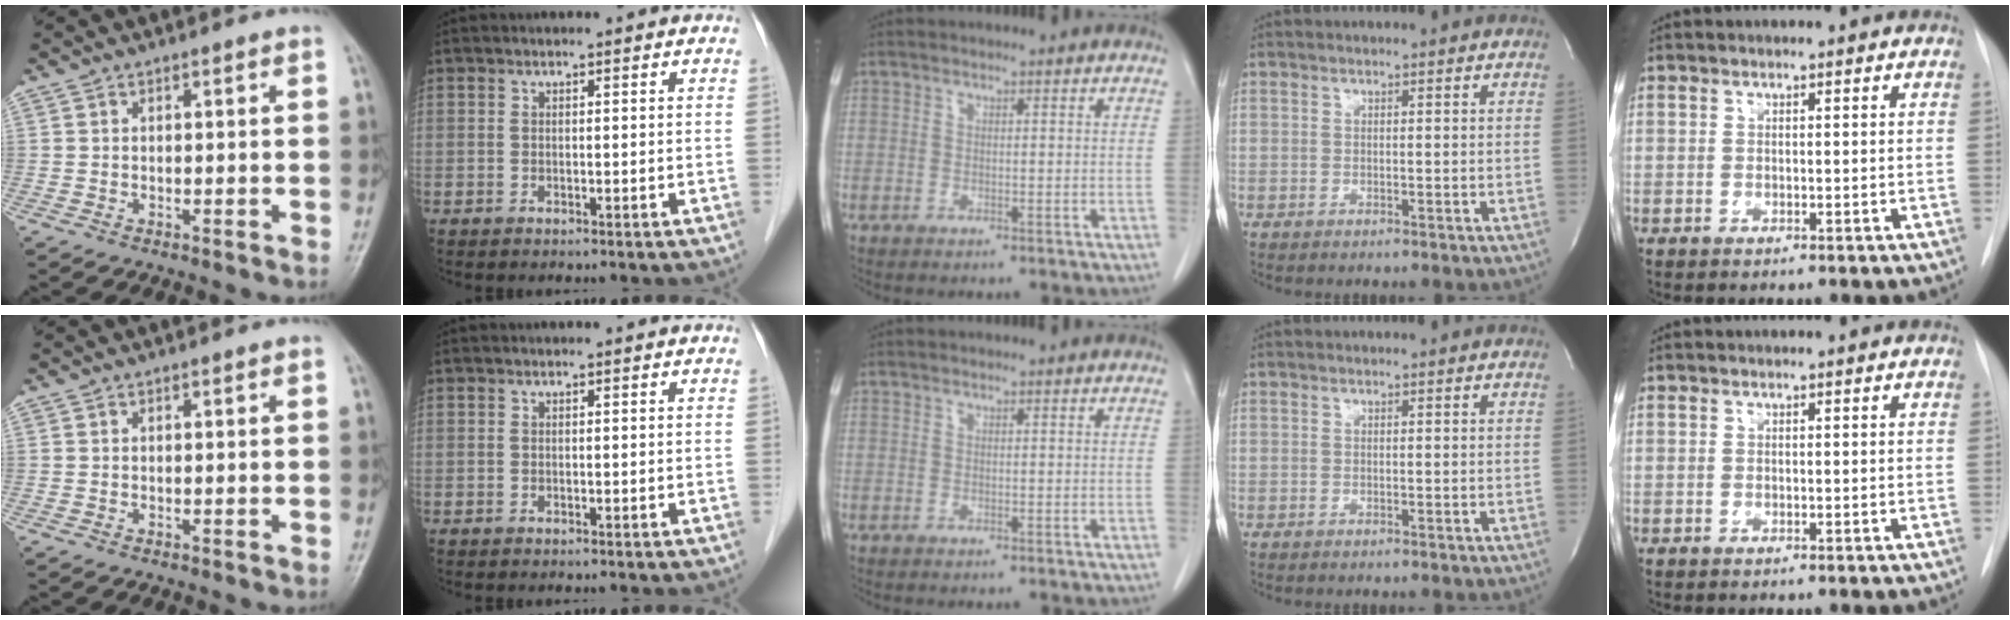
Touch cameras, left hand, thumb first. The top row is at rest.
{}